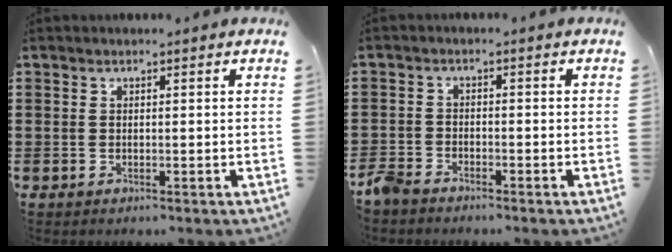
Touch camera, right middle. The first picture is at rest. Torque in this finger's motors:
{"motor_torque": [1.17, 0.88, 0.28, 0.17]}